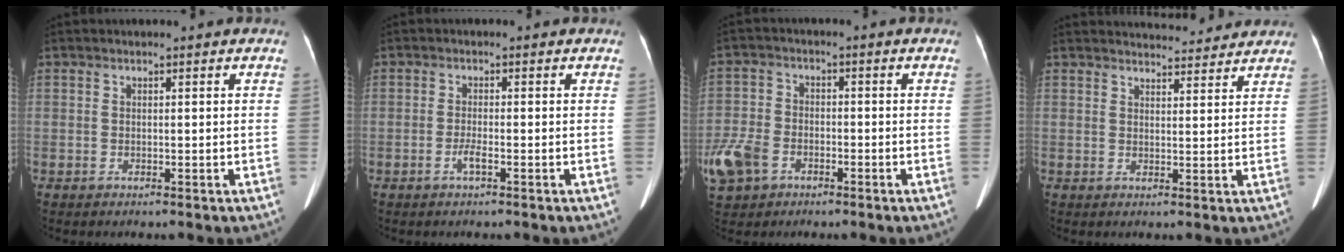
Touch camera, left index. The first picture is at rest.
{"total": 1.6, "force": [-0.8, 0.1, 1.4], "torque": [-0.030, -0.001, -0.016]}
{"total": 10.1, "force": [-5.1, 6.9, 5.3], "torque": [-0.150, 0.002, -0.091]}
{"total": 8.2, "force": [8.0, 1.3, 1.4], "torque": [-0.013, 0.010, 0.092]}